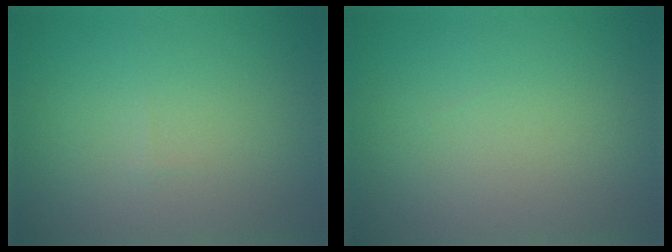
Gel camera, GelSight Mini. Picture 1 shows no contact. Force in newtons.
{"total": 0.0}